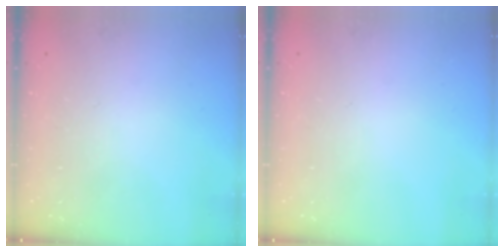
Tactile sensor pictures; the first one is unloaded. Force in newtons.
{"total": 0.0}